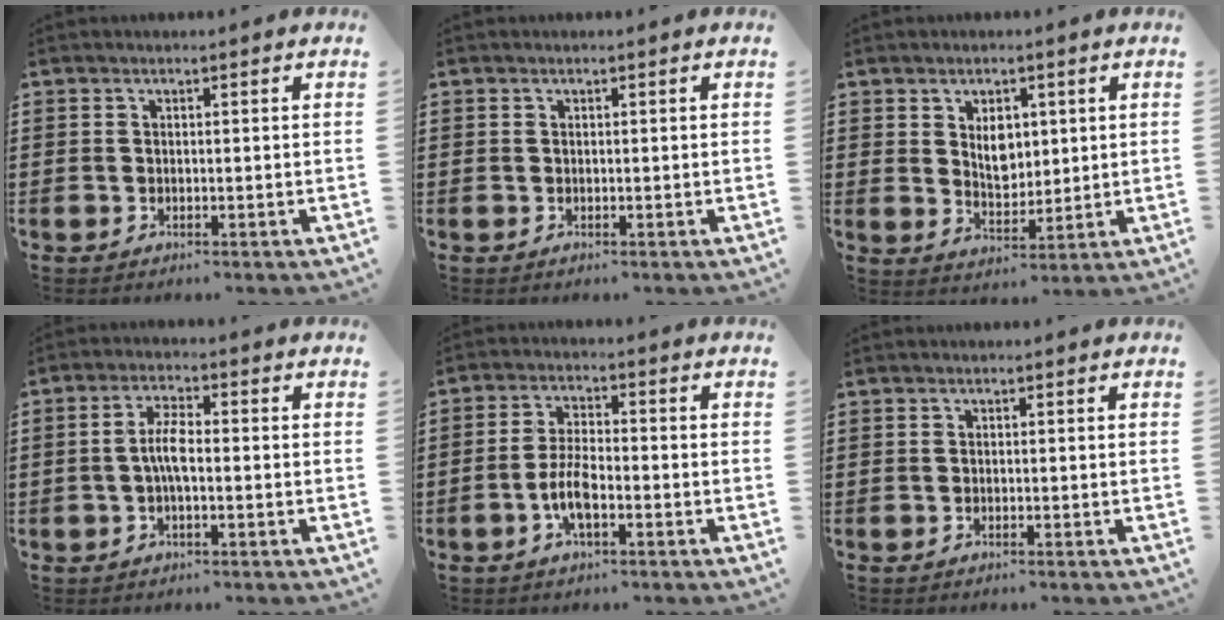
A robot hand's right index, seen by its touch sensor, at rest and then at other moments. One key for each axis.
{"total": 0.0}
{"total": 4.6, "fx": 1.6, "fy": 3.2, "fz": 2.9, "tx": -0.050, "ty": 0.004, "tz": 0.026}
{"total": 4.2, "fx": -0.6, "fy": 1.4, "fz": 3.9, "tx": -0.085, "ty": -0.001, "tz": -0.016}
{"total": 5.5, "fx": -2.1, "fy": 1.9, "fz": 4.7, "tx": -0.114, "ty": -0.003, "tz": -0.048}
{"total": 0.0}